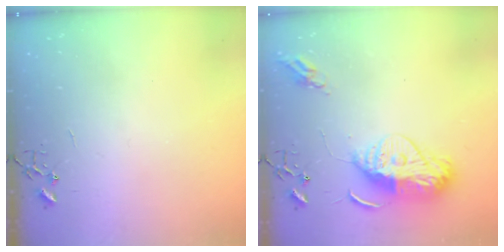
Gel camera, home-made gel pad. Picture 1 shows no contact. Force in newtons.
{"total": 14.4, "press": 14.3, "slide": 1.2}